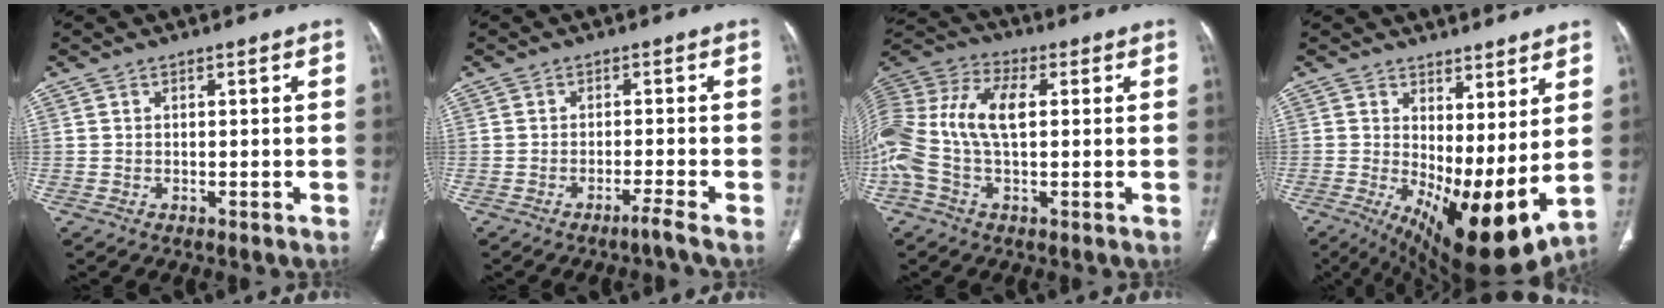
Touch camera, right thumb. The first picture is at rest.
{"total": 2.1, "force": [-1.6, -0.8, 1.1], "torque": [-0.029, 0.008, -0.031]}
{"total": 17.3, "force": [0.9, 9.0, 14.8], "torque": [-0.347, 0.031, 0.012]}
{"total": 14.8, "force": [1.7, 5.6, 13.6], "torque": [-0.226, -0.033, 0.047]}